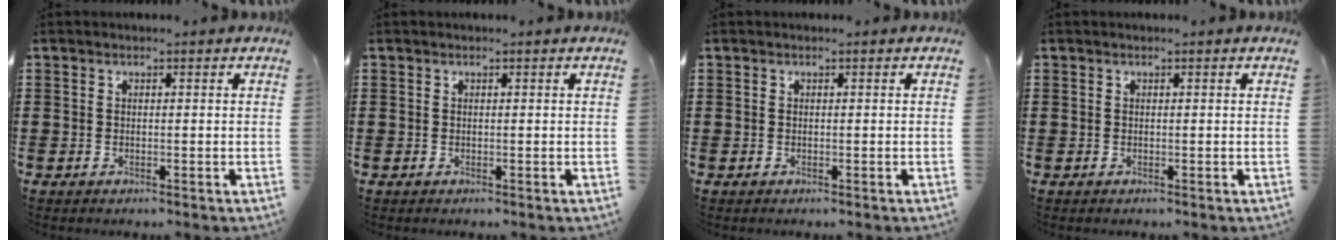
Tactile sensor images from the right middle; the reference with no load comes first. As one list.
[{"total": 0.0}, {"total": 0.0}, {"total": 0.0}]